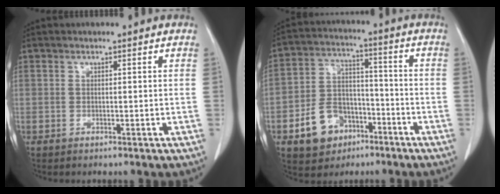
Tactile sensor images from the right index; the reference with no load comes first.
{"total": 10.6, "force": [-5.4, 7.7, 5.1], "torque": [-0.105, 0.020, -0.086]}